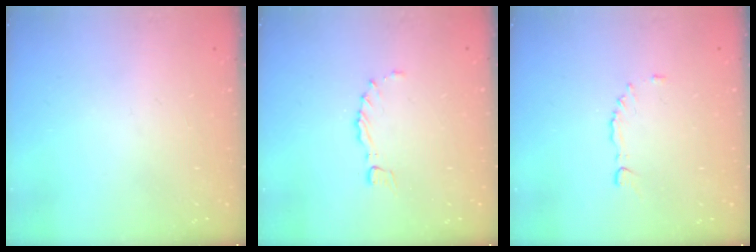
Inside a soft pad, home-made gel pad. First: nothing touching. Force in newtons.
{"total": 0.8, "press": 0.7, "slide": 0.3}
{"total": 5.9, "press": 5.9, "slide": 0.7}